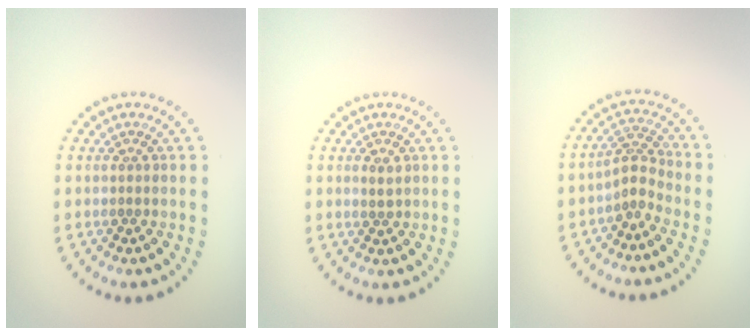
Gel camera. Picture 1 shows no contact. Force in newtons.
{"total": 1.0, "press": 1.0, "slide": 0.3}
{"total": 2.3, "press": 1.5, "slide": 1.7}